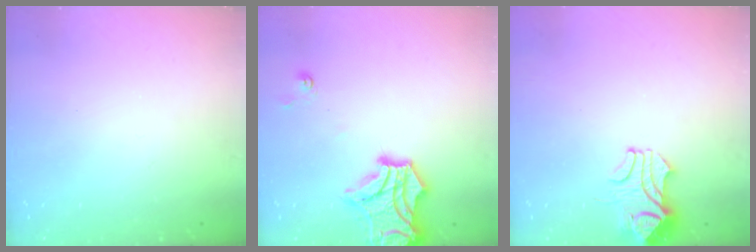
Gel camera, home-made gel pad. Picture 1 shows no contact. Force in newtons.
{"total": 12.0, "press": 11.7, "slide": 2.6}
{"total": 2.4, "press": 2.2, "slide": 1.0}